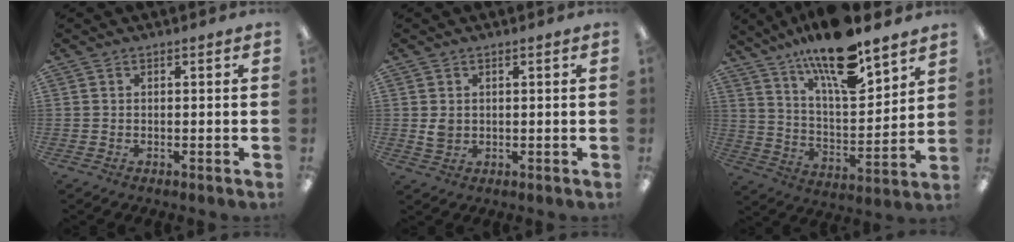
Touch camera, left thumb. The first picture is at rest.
{"total": 2.4, "force": [0.8, 1.9, 1.2], "torque": [-0.017, -0.001, 0.012]}
{"total": 18.2, "force": [13.7, 5.1, 10.8], "torque": [-0.186, -0.085, 0.230]}